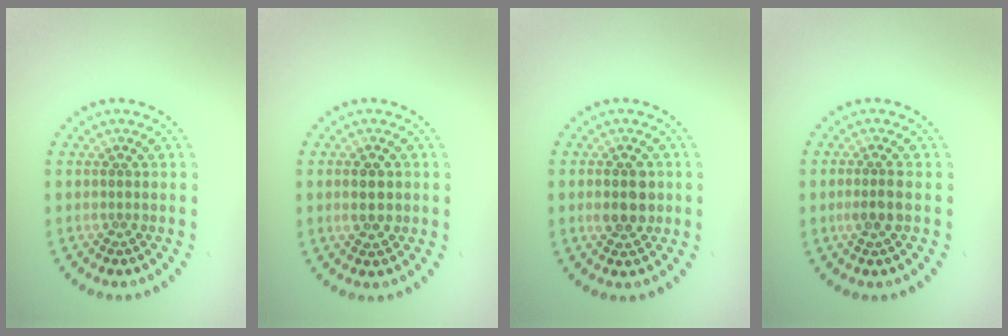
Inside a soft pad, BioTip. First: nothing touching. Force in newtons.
{"total": 2.2, "press": 2.1, "slide": 0.1}
{"total": 3.0, "press": 3.0, "slide": 0.2}
{"total": 1.8, "press": 1.6, "slide": 0.8}